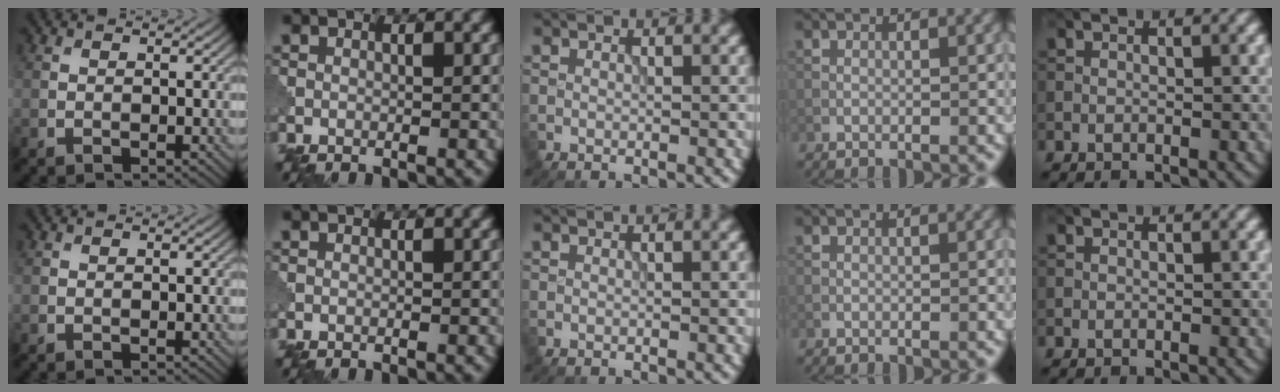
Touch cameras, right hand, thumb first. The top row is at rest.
{}